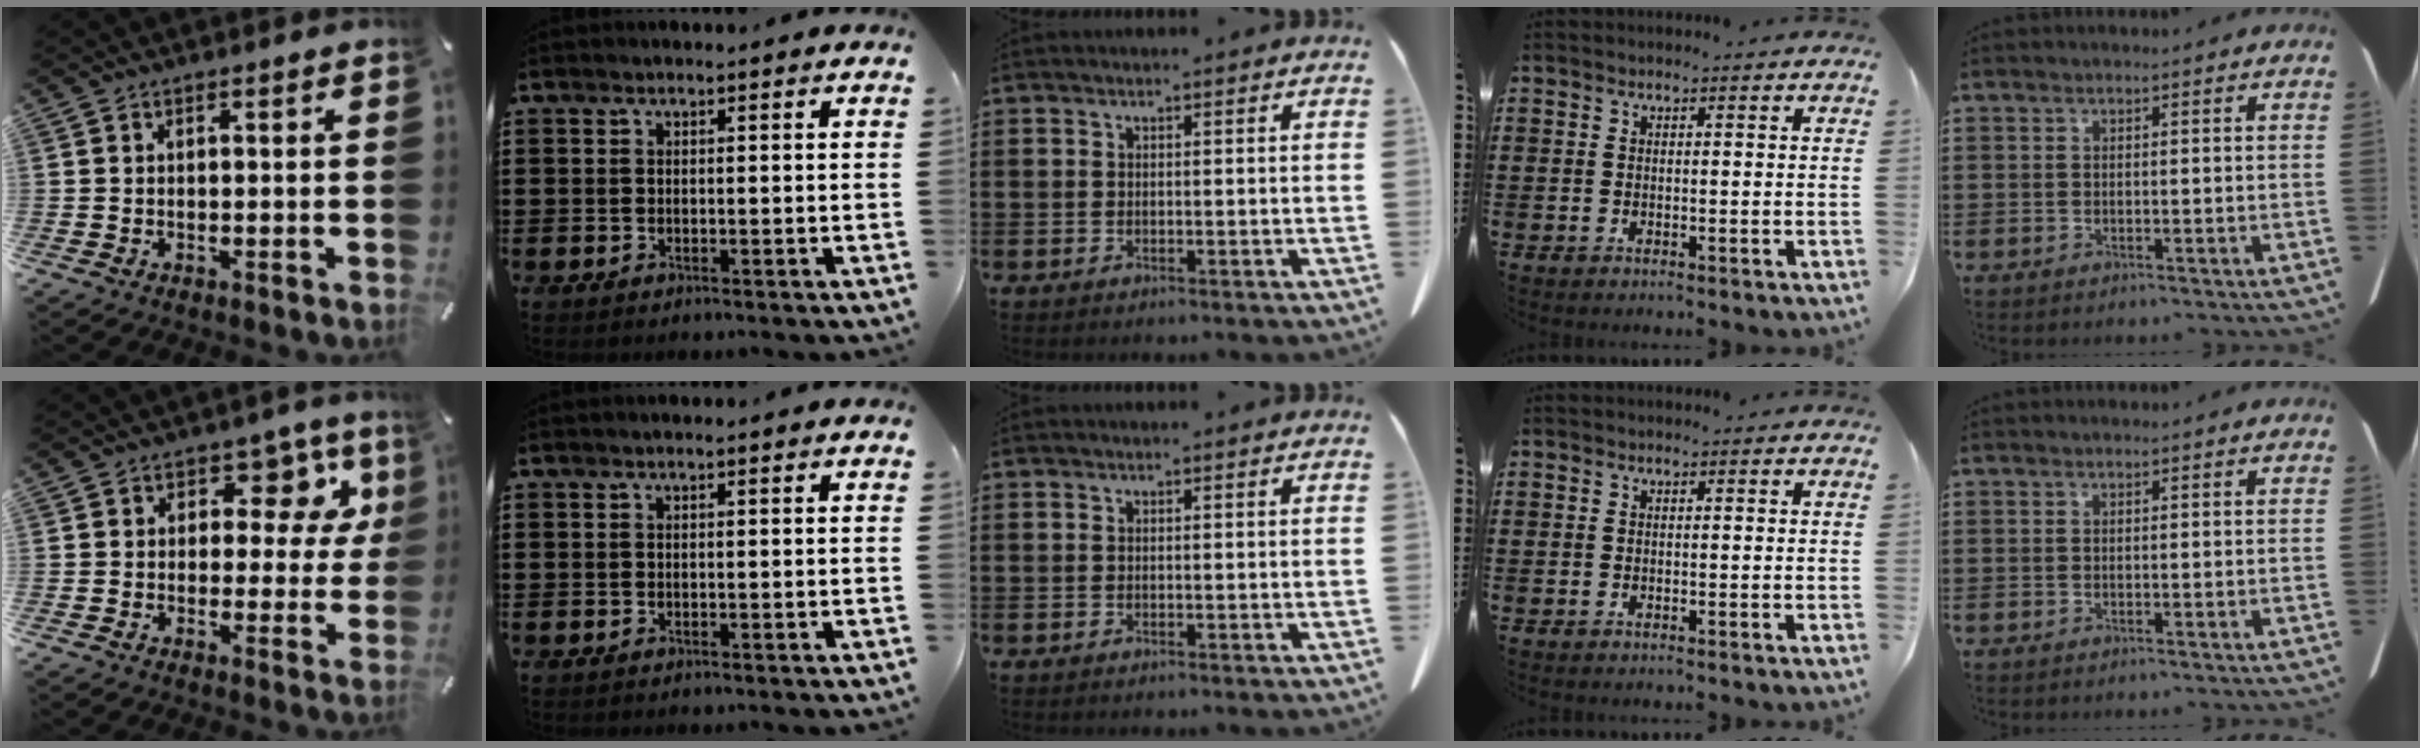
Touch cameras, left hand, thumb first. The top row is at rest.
{"thumb": {"total": 10.3, "force": [4.2, 6.6, 6.7], "torque": [-0.073, -0.027, 0.069]}}